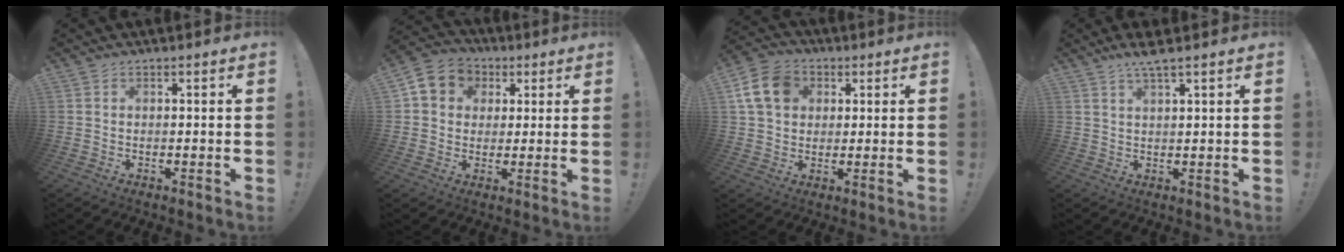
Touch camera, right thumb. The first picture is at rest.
{"total": 8.0, "force": [2.0, 7.1, 3.0], "torque": [-0.042, -0.002, 0.044]}
{"total": 12.9, "force": [3.9, 10.1, 6.9], "torque": [-0.113, -0.001, 0.081]}
{"total": 4.6, "force": [3.3, -0.1, 3.1], "torque": [-0.048, -0.017, 0.054]}